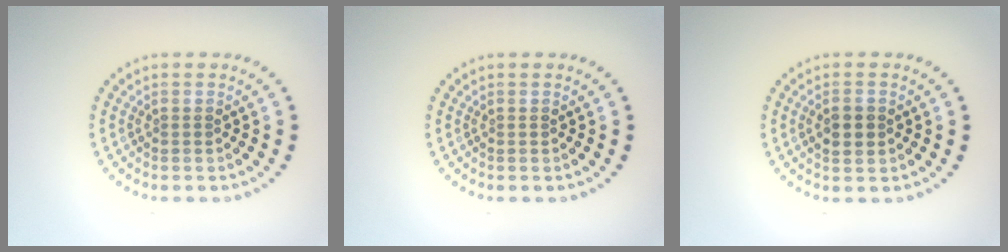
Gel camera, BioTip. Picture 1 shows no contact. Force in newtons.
{"total": 0.0}
{"total": 2.0, "press": 2.0, "slide": 0.1}